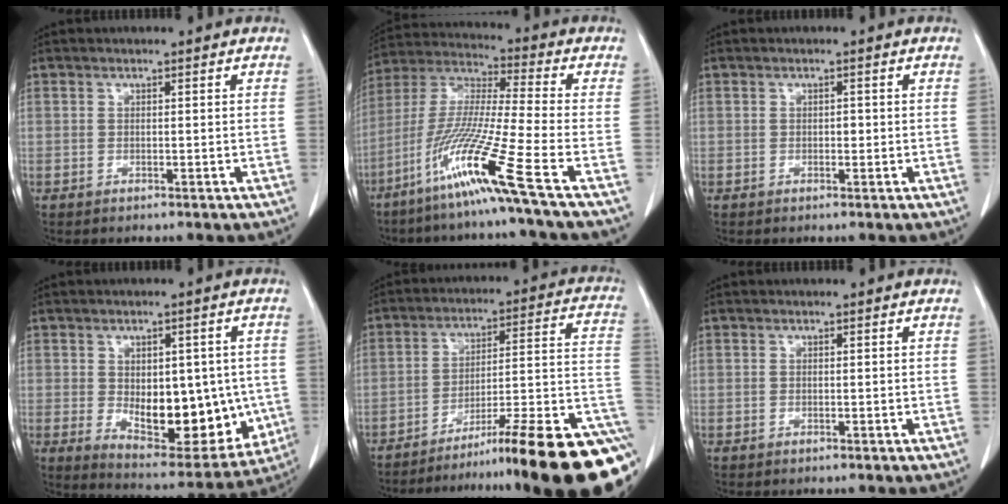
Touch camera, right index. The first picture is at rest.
{"total": 15.7, "force": [-8.5, -2.3, 13.0], "torque": [-0.277, -0.034, -0.164]}
{"total": 0.8, "force": [-0.1, 0.5, 0.6], "torque": [-0.007, 0.002, -0.001]}
{"total": 16.2, "force": [-1.9, 8.6, 13.7], "torque": [-0.193, -0.004, 0.001]}
{"total": 24.5, "force": [-16.1, 1.4, 18.4], "torque": [-0.146, 0.014, -0.235]}
{"total": 0.0}